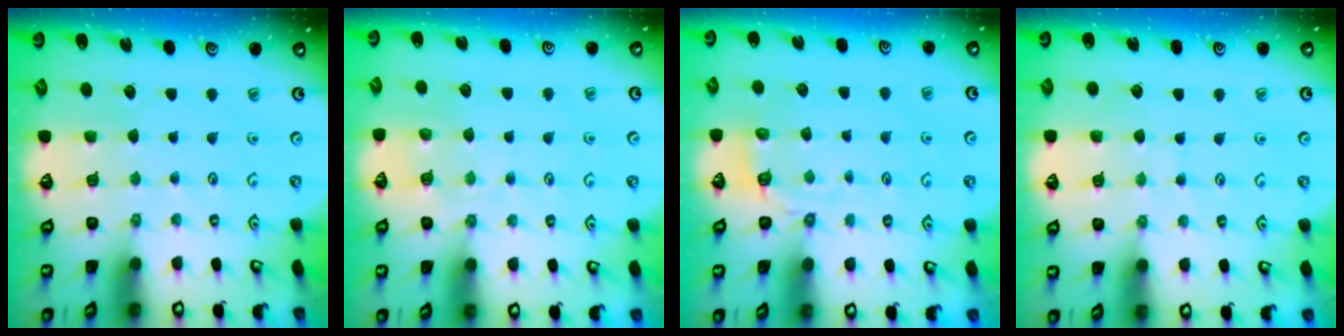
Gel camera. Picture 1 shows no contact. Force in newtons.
{"total": 6.9, "press": 6.9, "slide": 0.7}
{"total": 2.9, "press": 2.0, "slide": 2.1}
{"total": 4.9, "press": 4.8, "slide": 0.4}